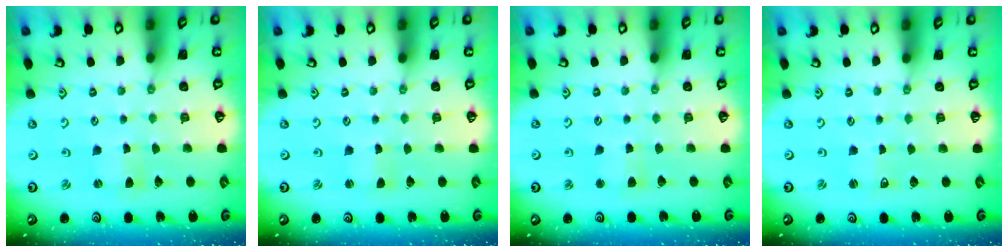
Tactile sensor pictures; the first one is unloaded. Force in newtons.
{"total": 0.8, "press": 0.8, "slide": 0.3}
{"total": 3.6, "press": 3.6, "slide": 0.3}
{"total": 1.2, "press": 1.2, "slide": 0.0}